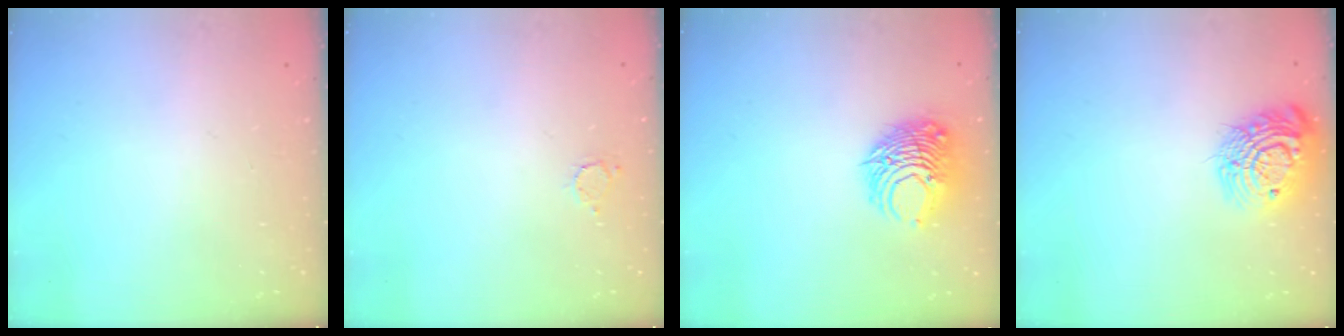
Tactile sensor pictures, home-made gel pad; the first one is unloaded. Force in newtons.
{"total": 2.5, "press": 2.5, "slide": 0.3}
{"total": 9.7, "press": 9.7, "slide": 0.9}
{"total": 15.4, "press": 15.3, "slide": 1.2}